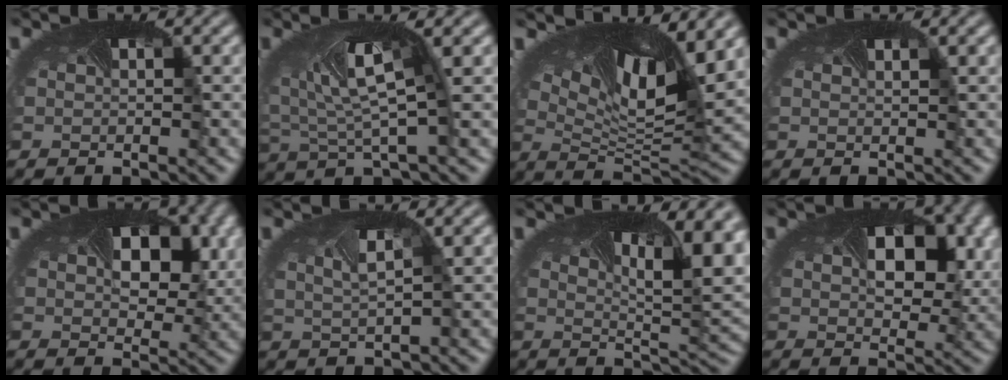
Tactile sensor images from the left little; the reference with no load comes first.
{"total": 4.8, "force": [1.5, 1.5, 4.3], "torque": [-0.104, 0.002, 0.024]}
{"total": 12.4, "force": [6.0, 4.2, 10.1], "torque": [-0.190, 0.004, 0.098]}
{"total": 0.0}
{"total": 6.0, "force": [1.5, 4.0, 4.3], "torque": [-0.074, -0.003, 0.021]}
{"total": 1.7, "force": [0.7, 0.7, 1.3], "torque": [-0.033, 0.007, 0.013]}
{"total": 10.8, "force": [3.4, 4.4, 9.3], "torque": [-0.131, 0.004, 0.045]}
{"total": 6.6, "force": [1.5, 4.1, 5.0], "torque": [-0.085, -0.004, 0.022]}